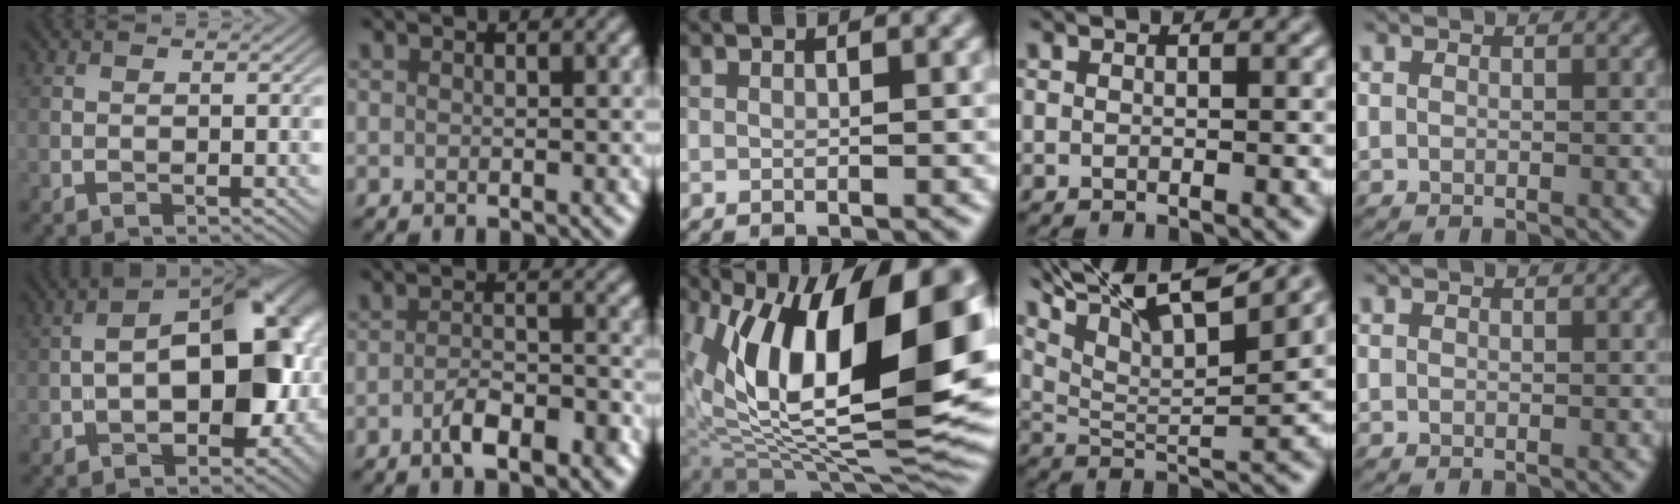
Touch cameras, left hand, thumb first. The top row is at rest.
{"thumb": {"total": 13.3, "force": [-1.2, 7.3, 11.0], "torque": [-0.131, 0.011, -0.023]}, "index": {"total": 4.1, "force": [-2.3, 1.5, 3.1], "torque": [-0.053, 0.001, -0.040]}, "middle": {"total": 18.4, "force": [4.3, 8.3, 15.8], "torque": [-0.243, 0.008, 0.085]}, "ring": {"total": 12.0, "force": [8.7, 2.8, 7.8], "torque": [-0.153, 0.011, 0.127]}}